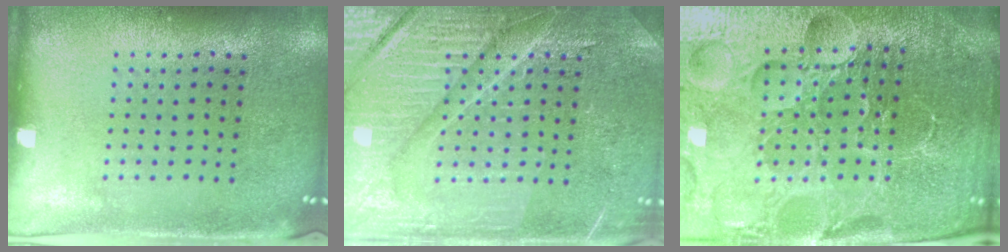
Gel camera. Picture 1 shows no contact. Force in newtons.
{"total": 6.7, "press": 6.7, "slide": 0.9}
{"total": 6.7, "press": 5.9, "slide": 3.2}